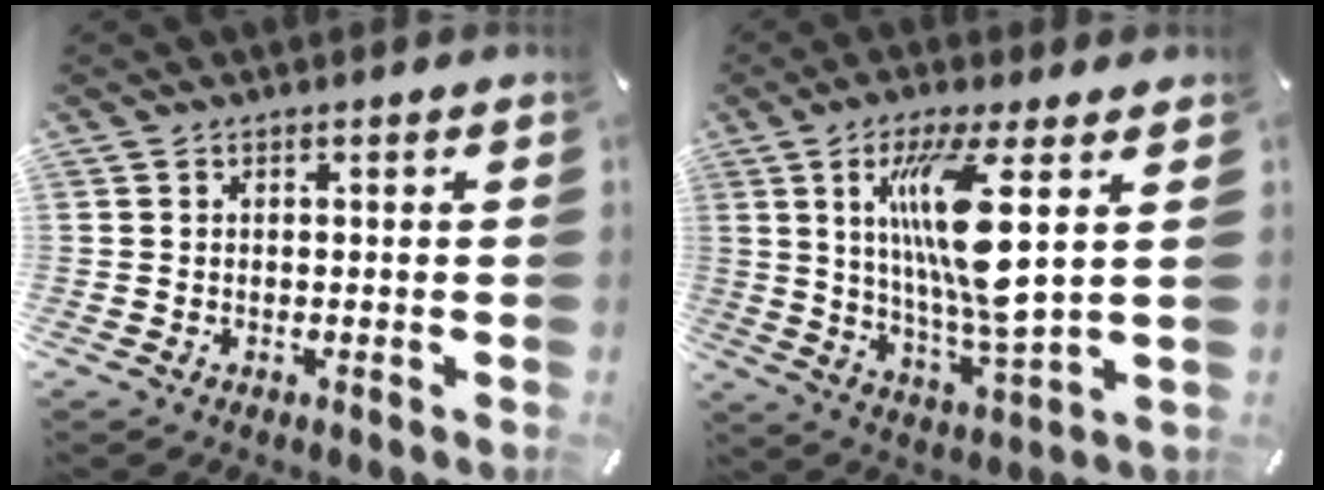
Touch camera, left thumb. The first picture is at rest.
{"total": 17.3, "force": [4.9, 3.1, 16.3], "torque": [-0.336, -0.021, 0.062]}